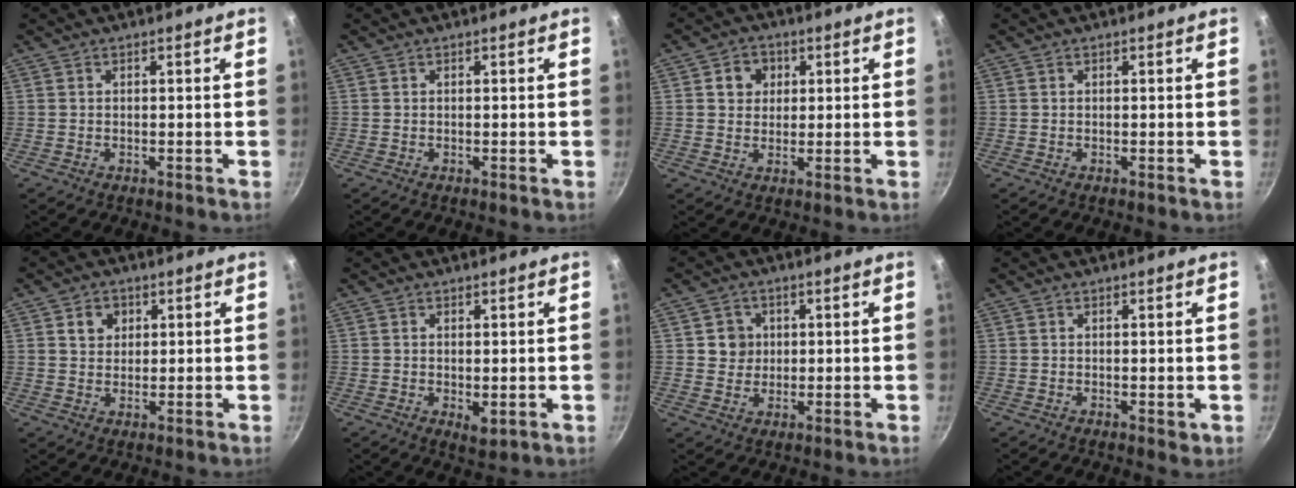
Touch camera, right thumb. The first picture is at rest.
{"total": 0.0}
{"total": 5.1, "force": [1.5, 4.5, 1.9], "torque": [0.003, 0.003, 0.019]}
{"total": 0.0}
{"total": 4.1, "force": [1.5, 3.5, 1.6], "torque": [-0.003, 0.001, 0.023]}
{"total": 2.7, "force": [0.2, 1.6, 2.2], "torque": [-0.034, -0.009, 0.004]}
{"total": 4.3, "force": [0.9, 4.1, 1.0], "torque": [0.012, 0.001, 0.011]}
{"total": 1.0, "force": [0.3, 0.7, 0.7], "torque": [-0.008, -0.002, 0.005]}